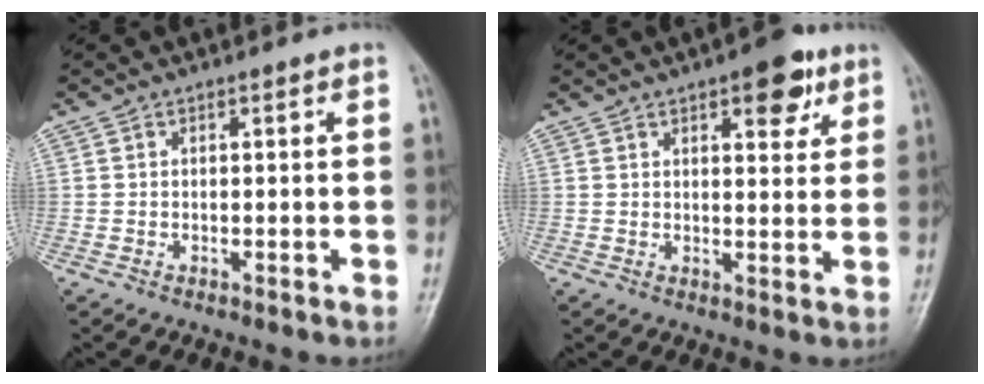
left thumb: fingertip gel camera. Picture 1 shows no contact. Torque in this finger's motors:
{"motor_torque": [0.83, 0.90, 0.49, -0.60, 0.01]}